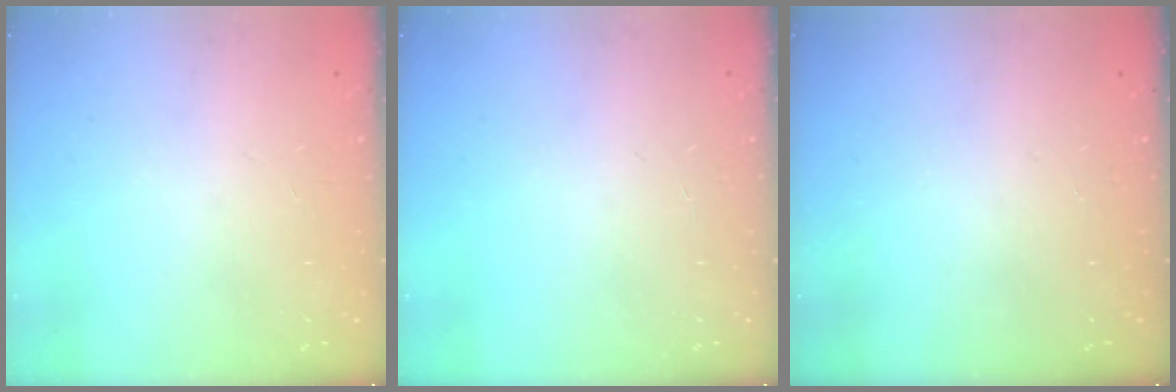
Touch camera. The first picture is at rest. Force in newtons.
{"total": 2.4, "press": 2.4, "slide": 0.2}
{"total": 0.0}